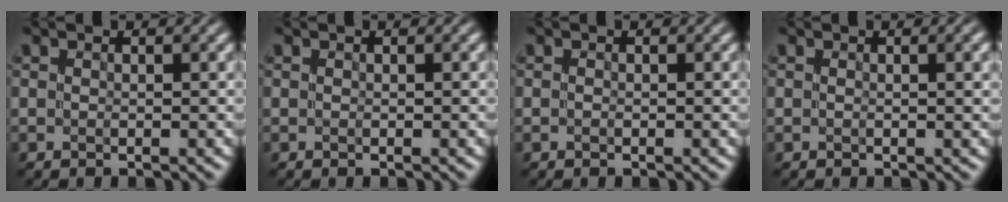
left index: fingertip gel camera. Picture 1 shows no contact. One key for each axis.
{"total": 0.0}
{"total": 0.0}
{"total": 1.9, "fx": 0.3, "fy": 0.6, "fz": 1.8, "tx": -0.024, "ty": 0.001, "tz": 0.001}